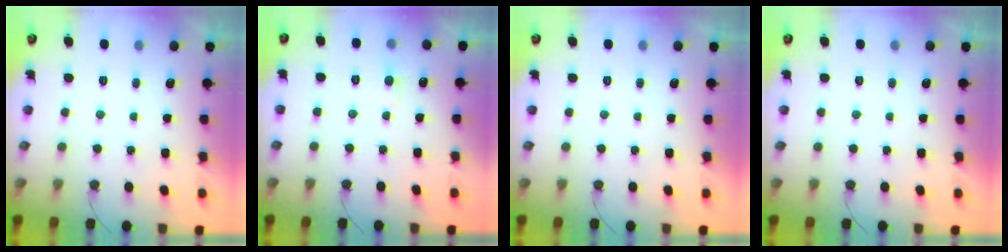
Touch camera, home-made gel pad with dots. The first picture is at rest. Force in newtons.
{"total": 3.1, "press": 3.1, "slide": 0.4}
{"total": 0.0}
{"total": 0.0}